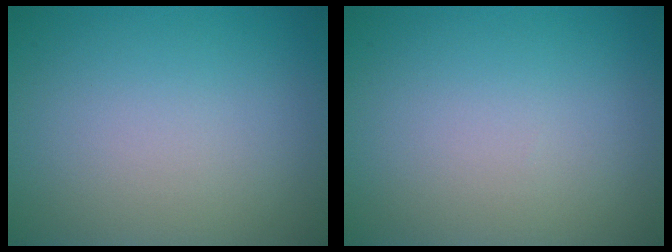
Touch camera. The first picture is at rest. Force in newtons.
{"total": 0.0}